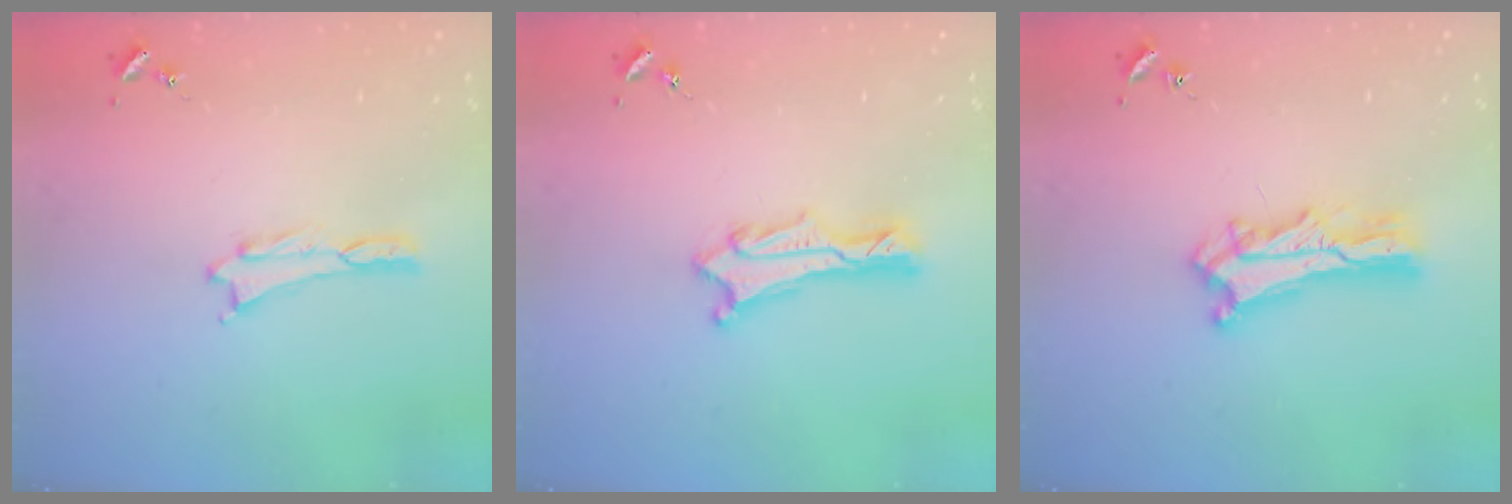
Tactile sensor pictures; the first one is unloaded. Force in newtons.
{"total": 1.5, "press": 1.5, "slide": 0.1}
{"total": 6.7, "press": 6.6, "slide": 0.5}